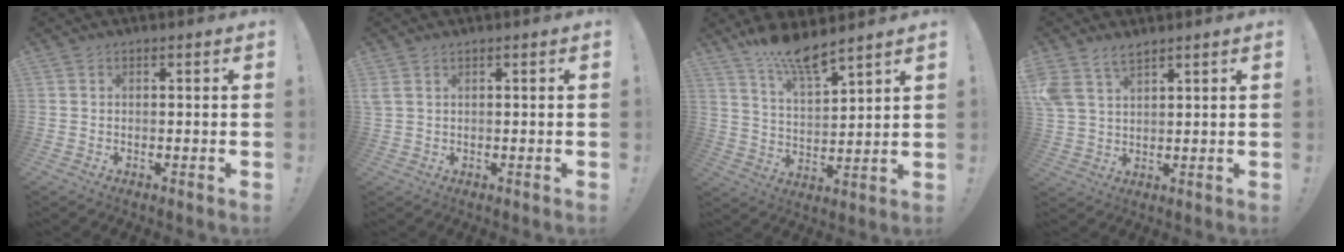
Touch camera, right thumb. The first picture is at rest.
{"total": 2.2, "force": [1.2, 1.0, 1.6], "torque": [-0.041, 0.004, 0.024]}
{"total": 10.9, "force": [9.2, 1.5, 5.6], "torque": [-0.108, -0.062, 0.163]}
{"total": 6.6, "force": [4.9, 3.2, 3.0], "torque": [-0.061, -0.018, 0.098]}